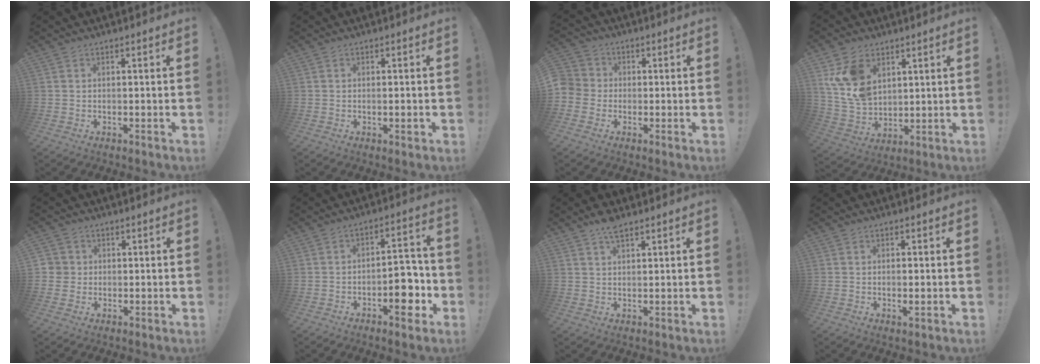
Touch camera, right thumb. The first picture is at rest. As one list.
[{"total": 1.8, "force": [-0.5, 0.3, 1.7], "torque": [-0.013, -0.004, -0.010]}, {"total": 4.8, "force": [-1.4, 4.4, 1.5], "torque": [-0.038, 0.017, -0.027]}, {"total": 13.1, "force": [5.9, 9.3, 7.0], "torque": [-0.144, -0.025, 0.119]}, {"total": 3.5, "force": [0.2, 3.4, 0.7], "torque": [-0.007, 0.003, 0.005]}, {"total": 11.5, "force": [-4.3, 5.7, 9.0], "torque": [-0.095, 0.022, -0.073]}, {"total": 4.5, "force": [3.3, 1.4, 2.7], "torque": [-0.046, -0.015, 0.058]}, {"total": 1.8, "force": [-0.2, 0.2, 1.7], "torque": [-0.021, -0.005, -0.005]}]